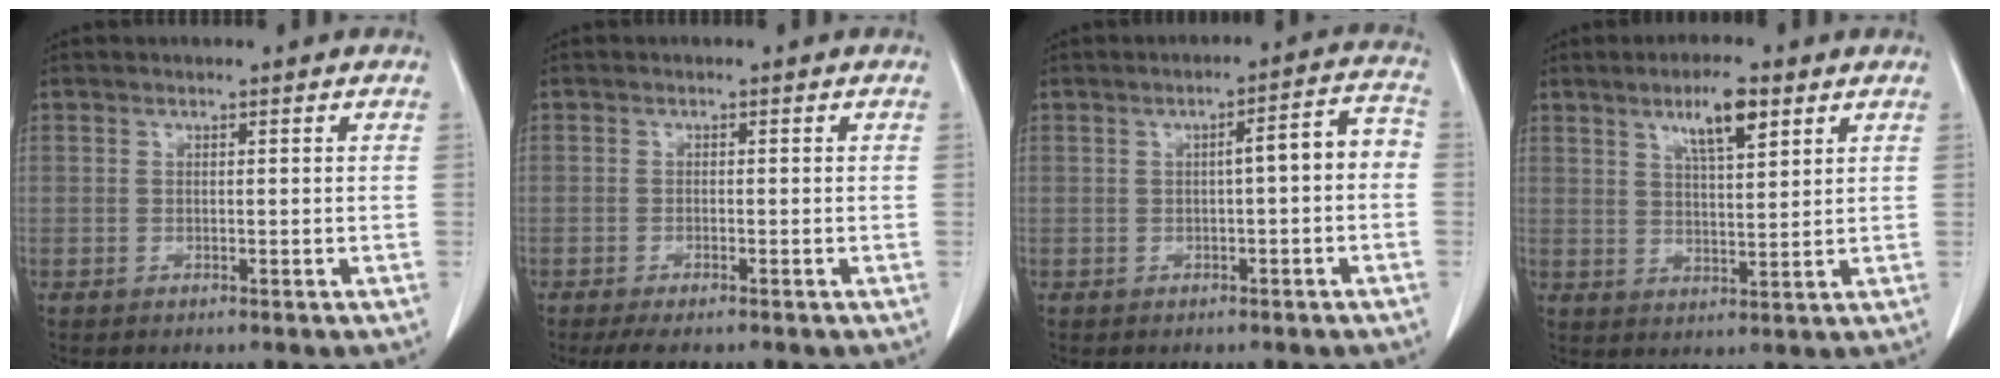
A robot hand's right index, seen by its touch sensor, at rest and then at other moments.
{"total": 3.5, "force": [-2.8, 0.4, 2.0], "torque": [-0.028, -0.007, -0.039]}
{"total": 5.2, "force": [-0.5, 0.9, 5.1], "torque": [-0.064, 0.024, -0.009]}
{"total": 6.7, "force": [3.9, 1.3, 5.3], "torque": [-0.095, 0.002, 0.066]}